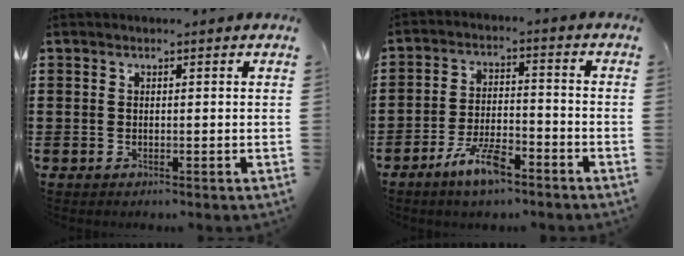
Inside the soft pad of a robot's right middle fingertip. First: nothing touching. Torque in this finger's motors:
{"motor_torque": [2.14, 0.00, 0.40, 0.09]}